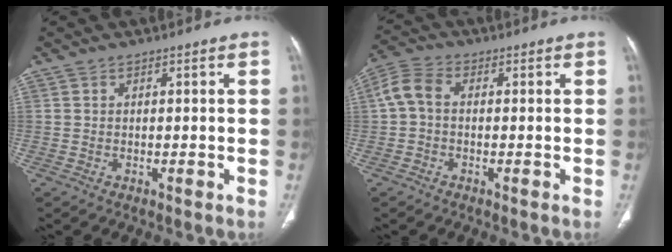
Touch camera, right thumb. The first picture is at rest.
{"total": 5.0, "force": [-0.1, 3.1, 3.9], "torque": [-0.085, 0.012, -0.013]}